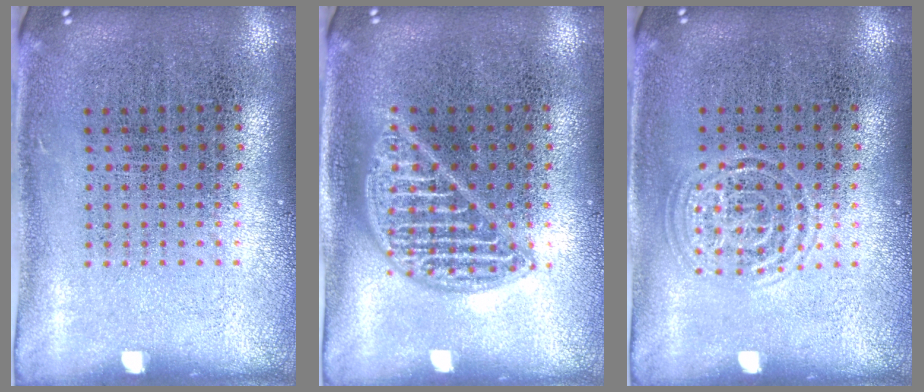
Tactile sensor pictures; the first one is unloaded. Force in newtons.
{"total": 2.1, "press": 2.1, "slide": 0.3}
{"total": 1.0, "press": 1.0, "slide": 0.1}